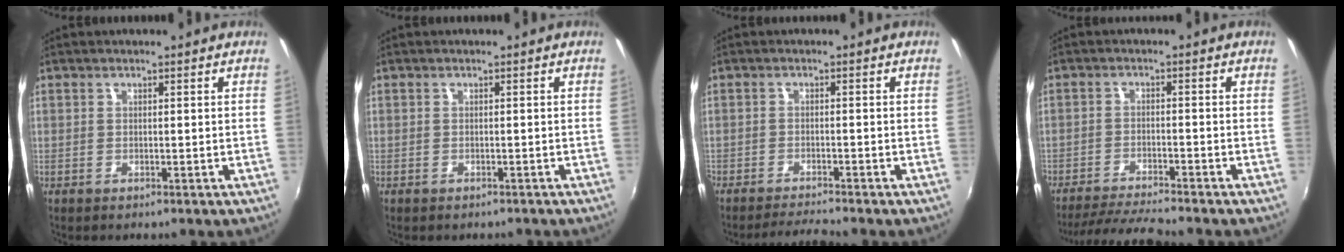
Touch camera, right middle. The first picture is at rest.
{"total": 1.0, "force": [-0.7, 0.7, 0.1], "torque": [-0.004, -0.001, -0.007]}
{"total": 4.1, "force": [-3.8, -0.7, 1.1], "torque": [-0.039, -0.006, -0.070]}
{"total": 8.6, "force": [-7.9, -0.2, 3.3], "torque": [-0.085, -0.009, -0.139]}